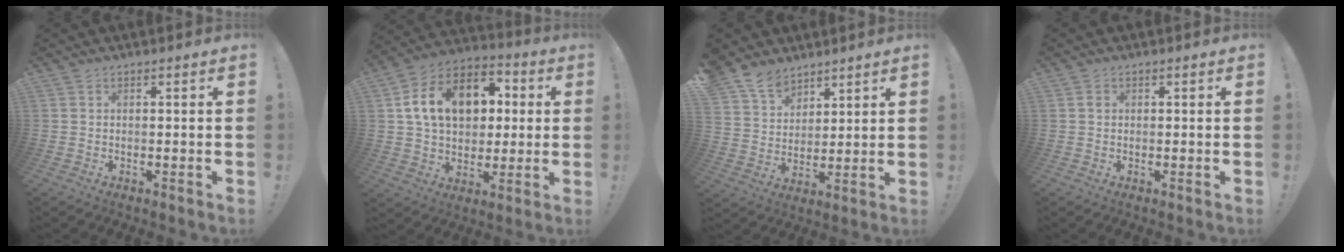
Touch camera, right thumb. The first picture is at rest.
{"total": 18.2, "force": [4.4, 13.4, 11.4], "torque": [-0.161, 0.003, 0.085]}
{"total": 11.1, "force": [8.6, 6.5, 2.6], "torque": [-0.063, -0.056, 0.173]}
{"total": 0.8, "force": [0.1, 0.8, 0.3], "torque": [0.000, 0.002, 0.001]}